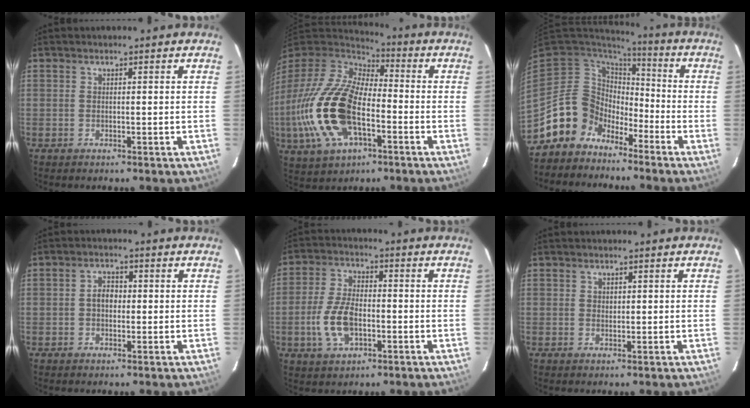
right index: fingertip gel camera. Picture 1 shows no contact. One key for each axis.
{"total": 23.5, "fx": -5.8, "fy": 12.4, "fz": 19.1, "tx": -0.422, "ty": -0.027, "tz": -0.104}
{"total": 11.7, "fx": -8.0, "fy": 8.5, "fz": 1.5, "tx": -0.048, "ty": 0.033, "tz": -0.144}
{"total": 2.9, "fx": -0.2, "fy": 2.2, "fz": 1.9, "tx": -0.032, "ty": 0.010, "tz": -0.004}
{"total": 9.4, "fx": -2.6, "fy": 5.1, "fz": 7.4, "tx": -0.160, "ty": 0.004, "tz": -0.044}
{"total": 0.8, "fx": 0.4, "fy": 0.7, "fz": 0.2, "tx": -0.002, "ty": 0.004, "tz": 0.007}